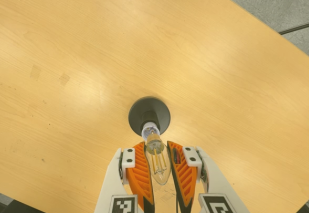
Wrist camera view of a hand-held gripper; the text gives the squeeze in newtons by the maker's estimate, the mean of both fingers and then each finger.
{"total": 22.7, "left": 24.9, "right": 20.6}